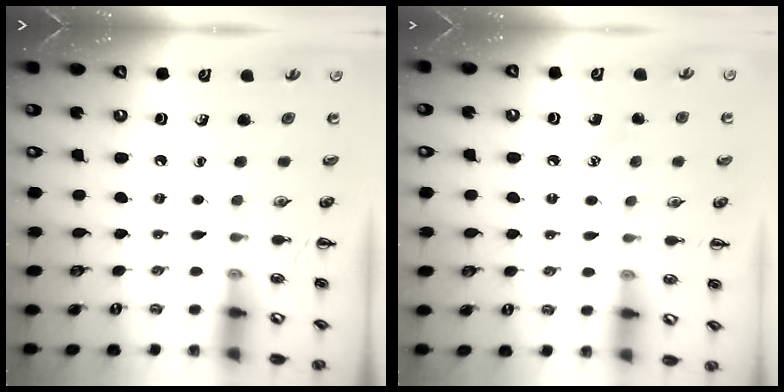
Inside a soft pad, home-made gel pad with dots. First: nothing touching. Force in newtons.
{"total": 5.4, "press": 5.2, "slide": 1.3}